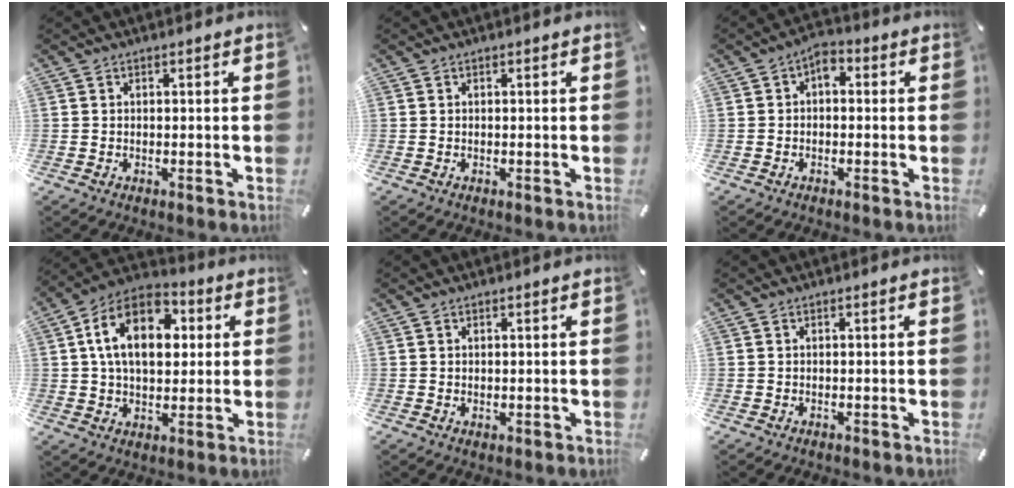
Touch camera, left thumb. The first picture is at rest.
{"total": 0.0}
{"total": 3.5, "force": [-0.6, 2.4, 2.5], "torque": [-0.048, 0.017, -0.012]}
{"total": 15.3, "force": [3.7, 10.1, 10.8], "torque": [-0.194, 0.005, 0.061]}
{"total": 0.5, "force": [0.3, 0.4, 0.2], "torque": [-0.002, 0.002, 0.006]}
{"total": 0.0}